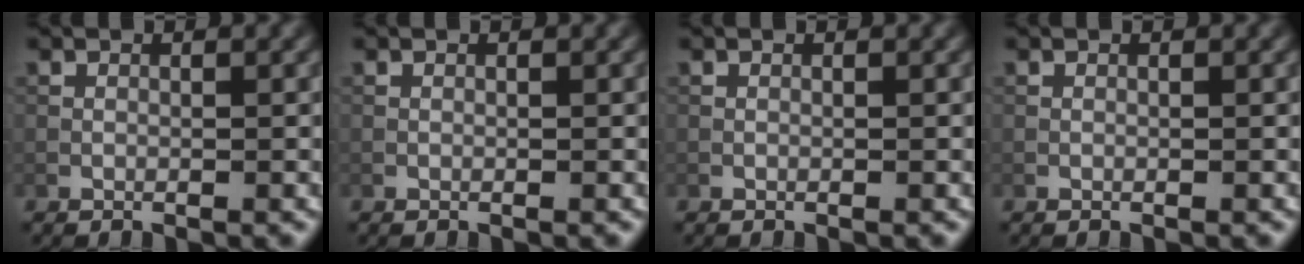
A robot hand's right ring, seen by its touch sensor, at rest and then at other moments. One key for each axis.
{"total": 0.0}
{"total": 0.0}
{"total": 0.0}